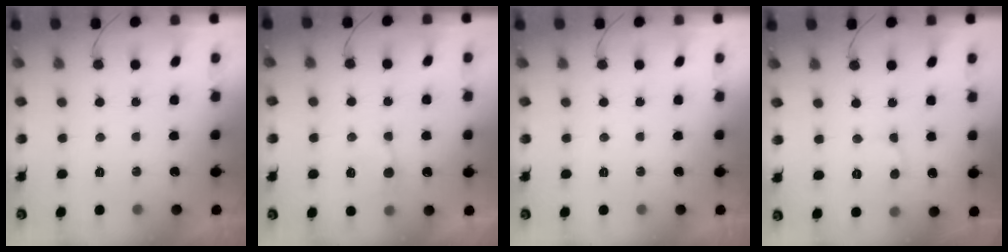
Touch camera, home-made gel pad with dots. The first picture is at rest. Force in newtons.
{"total": 4.2, "press": 4.2, "slide": 0.5}
{"total": 0.0}
{"total": 2.1, "press": 2.1, "slide": 0.1}